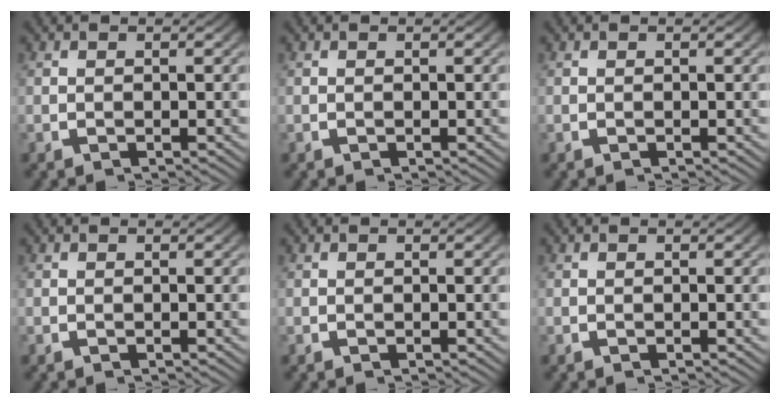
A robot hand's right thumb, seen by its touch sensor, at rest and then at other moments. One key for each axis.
{"total": 0.0}
{"total": 0.0}
{"total": 0.0}
{"total": 0.0}
{"total": 0.0}